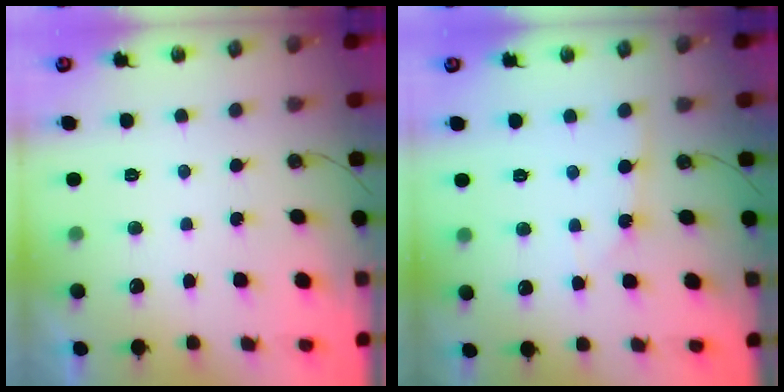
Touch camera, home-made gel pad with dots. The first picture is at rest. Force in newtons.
{"total": 2.3, "press": 2.3, "slide": 0.3}